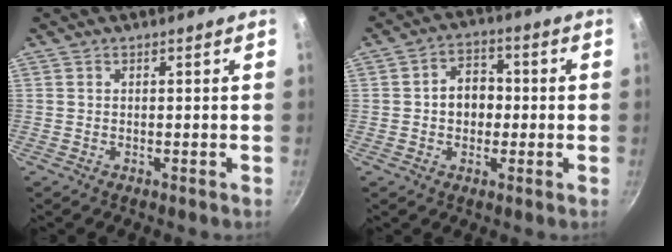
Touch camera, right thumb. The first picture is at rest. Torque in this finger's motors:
{"motor_torque": [-0.19, 0.30, 0.19, 0.05, 0.11]}